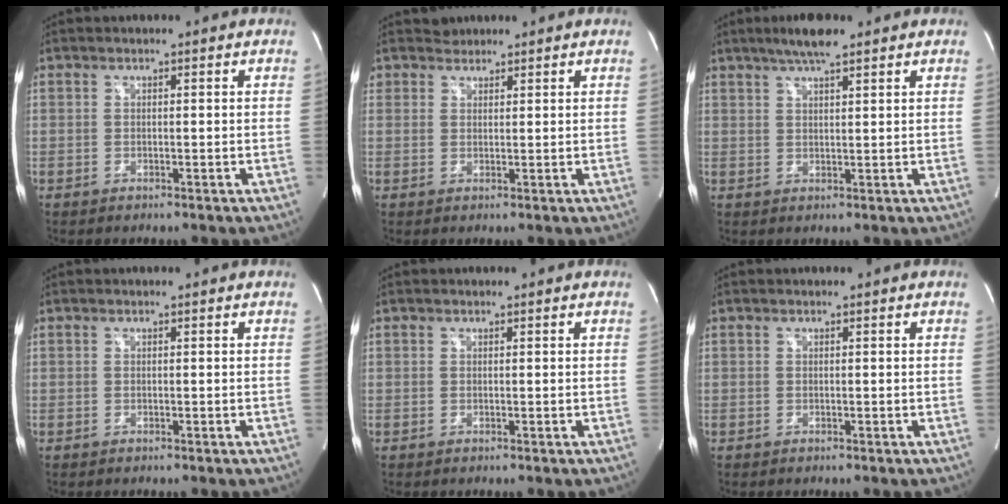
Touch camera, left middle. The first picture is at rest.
{"total": 1.7, "force": [1.4, 0.9, -0.5], "torque": [0.010, 0.009, 0.021]}
{"total": 5.3, "force": [3.9, 0.7, 3.5], "torque": [-0.068, 0.013, 0.069]}
{"total": 0.0}
{"total": 0.0}
{"total": 0.0}